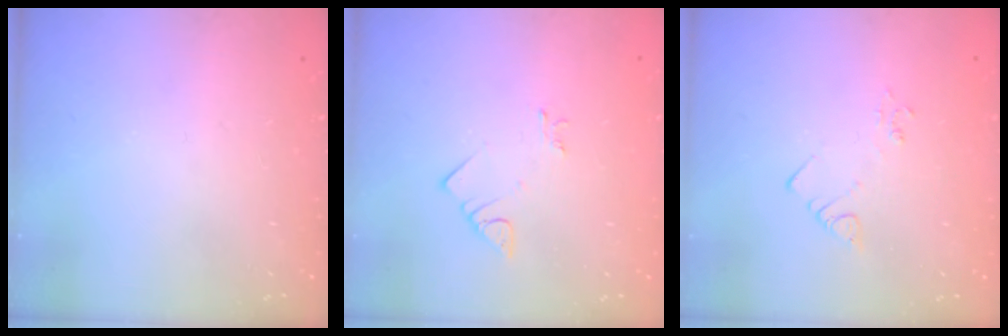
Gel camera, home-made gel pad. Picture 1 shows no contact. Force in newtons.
{"total": 2.9, "press": 2.9, "slide": 0.3}
{"total": 2.6, "press": 2.6, "slide": 0.3}